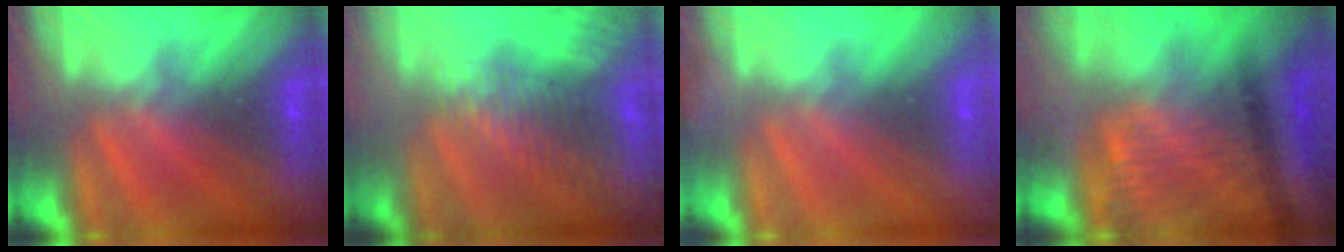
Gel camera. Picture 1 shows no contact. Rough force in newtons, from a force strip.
{"total": 7.8}
{"total": 2.3}
{"total": 4.6}